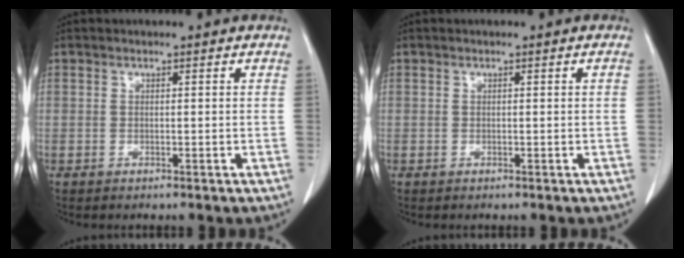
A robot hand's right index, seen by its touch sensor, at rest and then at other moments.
{"total": 0.0}